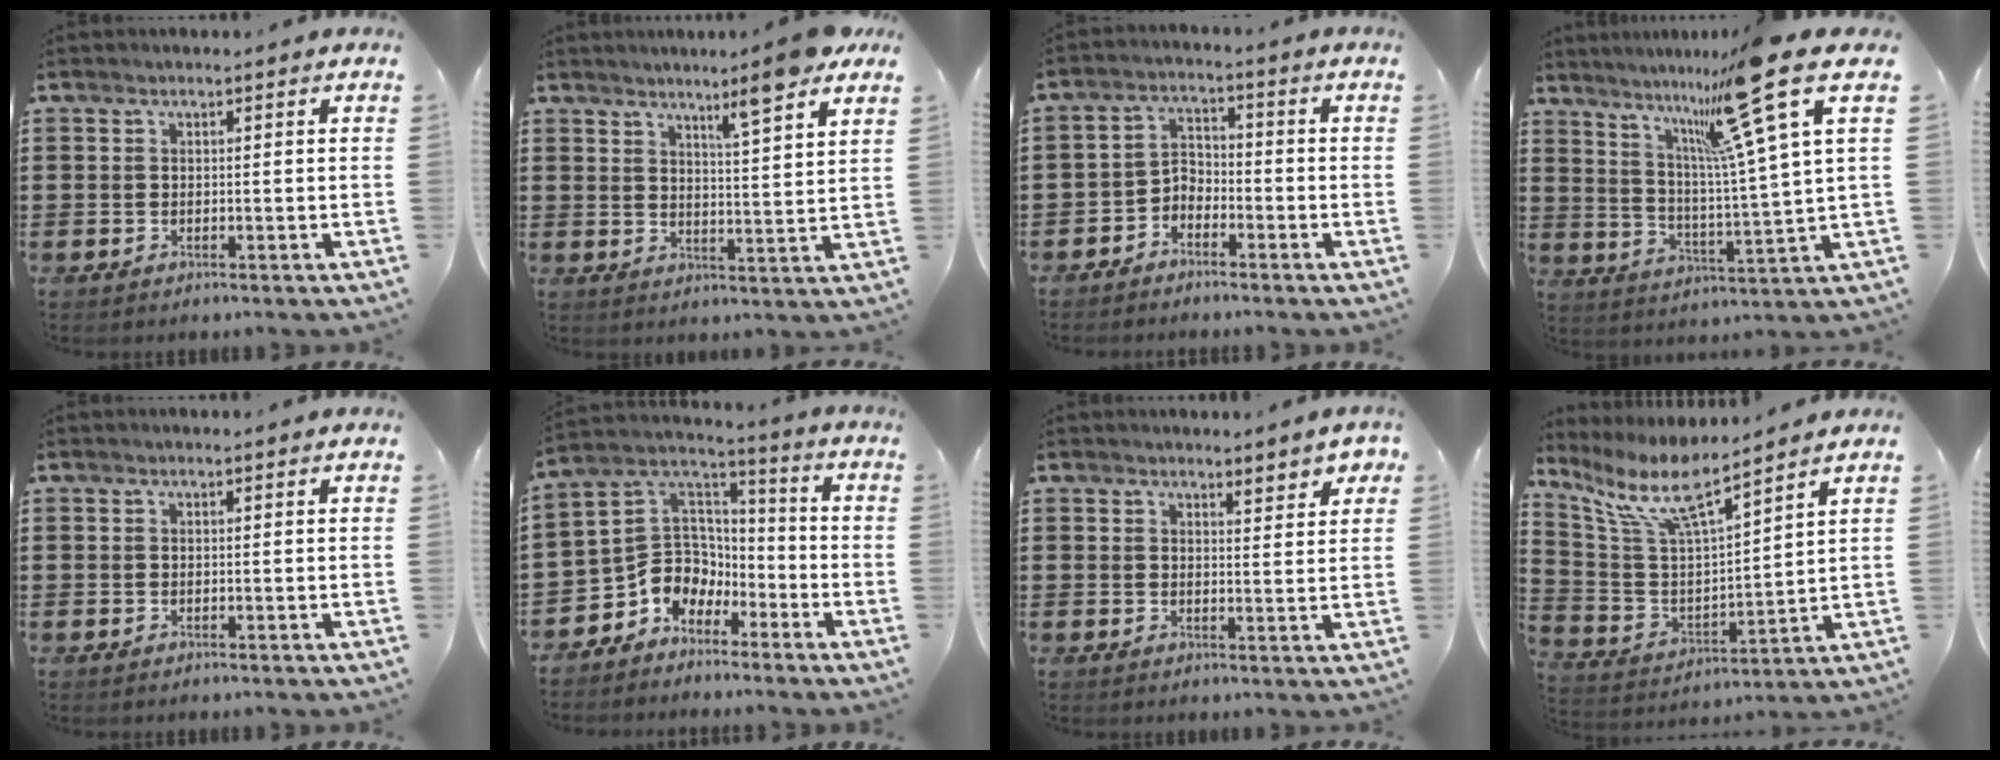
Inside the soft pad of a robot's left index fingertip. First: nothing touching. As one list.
[{"total": 7.5, "force": [6.1, 0.0, 4.4], "torque": [-0.076, -0.031, 0.100]}, {"total": 3.5, "force": [-3.3, 1.2, 0.3], "torque": [-0.019, 0.005, -0.073]}, {"total": 14.2, "force": [10.0, -1.8, 10.0], "torque": [-0.188, -0.060, 0.145]}, {"total": 0.0}, {"total": 8.2, "force": [-4.5, 6.8, 1.3], "torque": [-0.056, 0.002, -0.086]}, {"total": 2.7, "force": [2.4, 0.5, 0.9], "torque": [-0.018, -0.007, 0.042]}, {"total": 10.0, "force": [7.4, 2.0, 6.4], "torque": [-0.151, -0.036, 0.127]}]